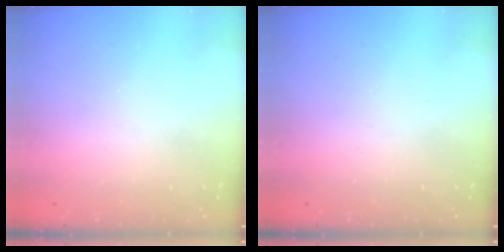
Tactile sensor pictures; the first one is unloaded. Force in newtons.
{"total": 0.0}